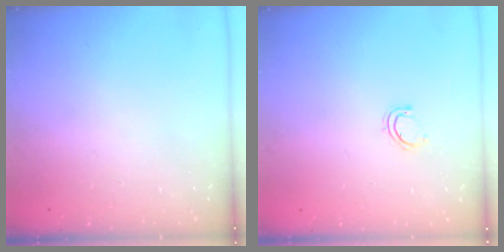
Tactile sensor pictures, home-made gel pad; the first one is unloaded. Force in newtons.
{"total": 3.8, "press": 3.5, "slide": 1.6}